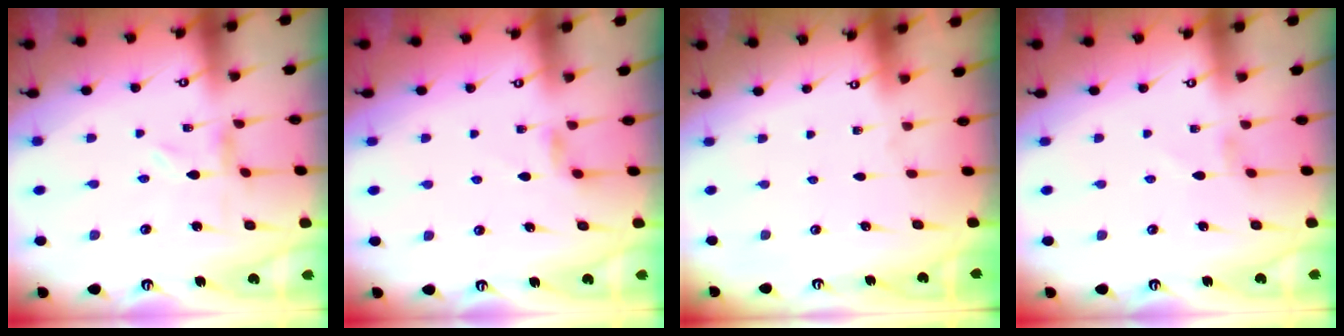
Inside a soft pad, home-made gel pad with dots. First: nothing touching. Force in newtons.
{"total": 3.4, "press": 3.3, "slide": 0.6}
{"total": 0.0}
{"total": 0.8, "press": 0.7, "slide": 0.2}